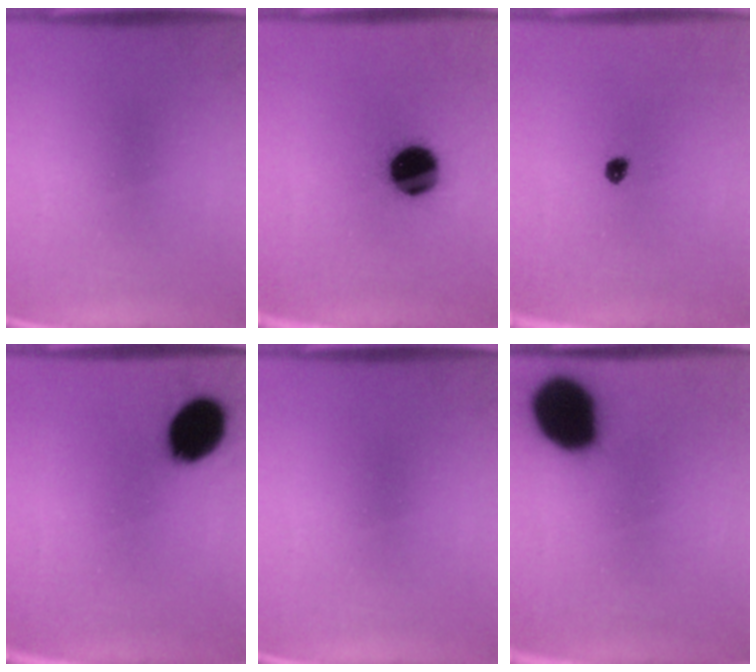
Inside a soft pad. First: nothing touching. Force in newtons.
{"total": 14.9}
{"total": 1.9}
{"total": 13.1}
{"total": 0.0}
{"total": 19.3}